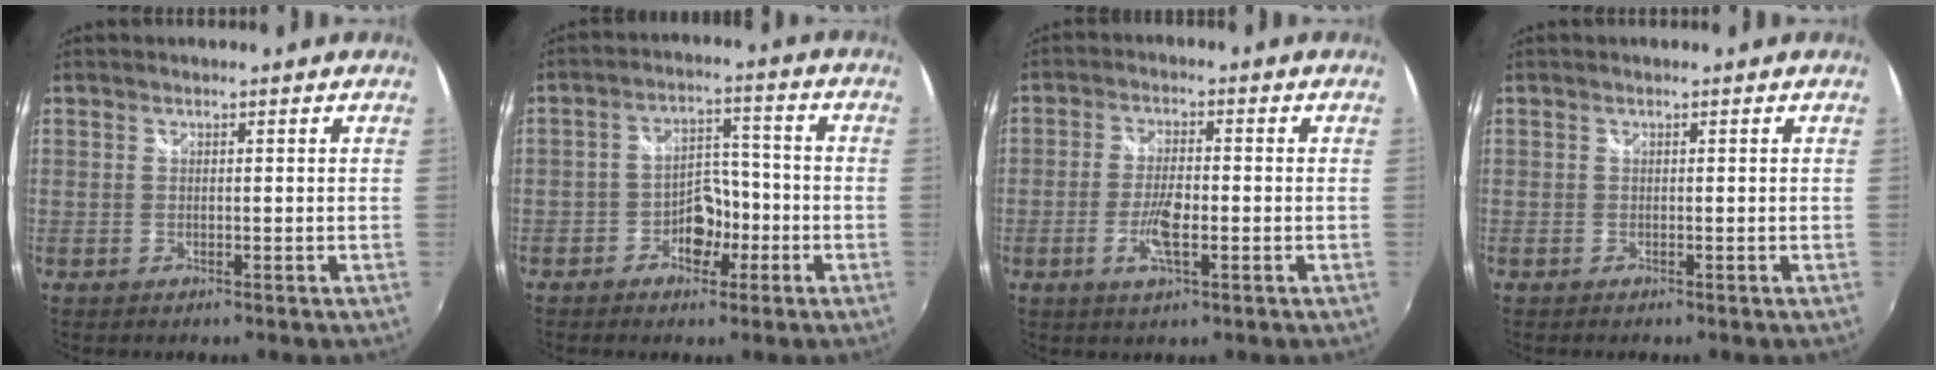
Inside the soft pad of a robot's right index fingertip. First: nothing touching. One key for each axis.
{"total": 6.4, "fx": -3.2, "fy": 4.6, "fz": 3.1, "tx": -0.050, "ty": 0.019, "tz": -0.046}
{"total": 5.5, "fx": -1.7, "fy": 1.5, "fz": 5.0, "tx": -0.106, "ty": 0.001, "tz": -0.031}
{"total": 0.0}